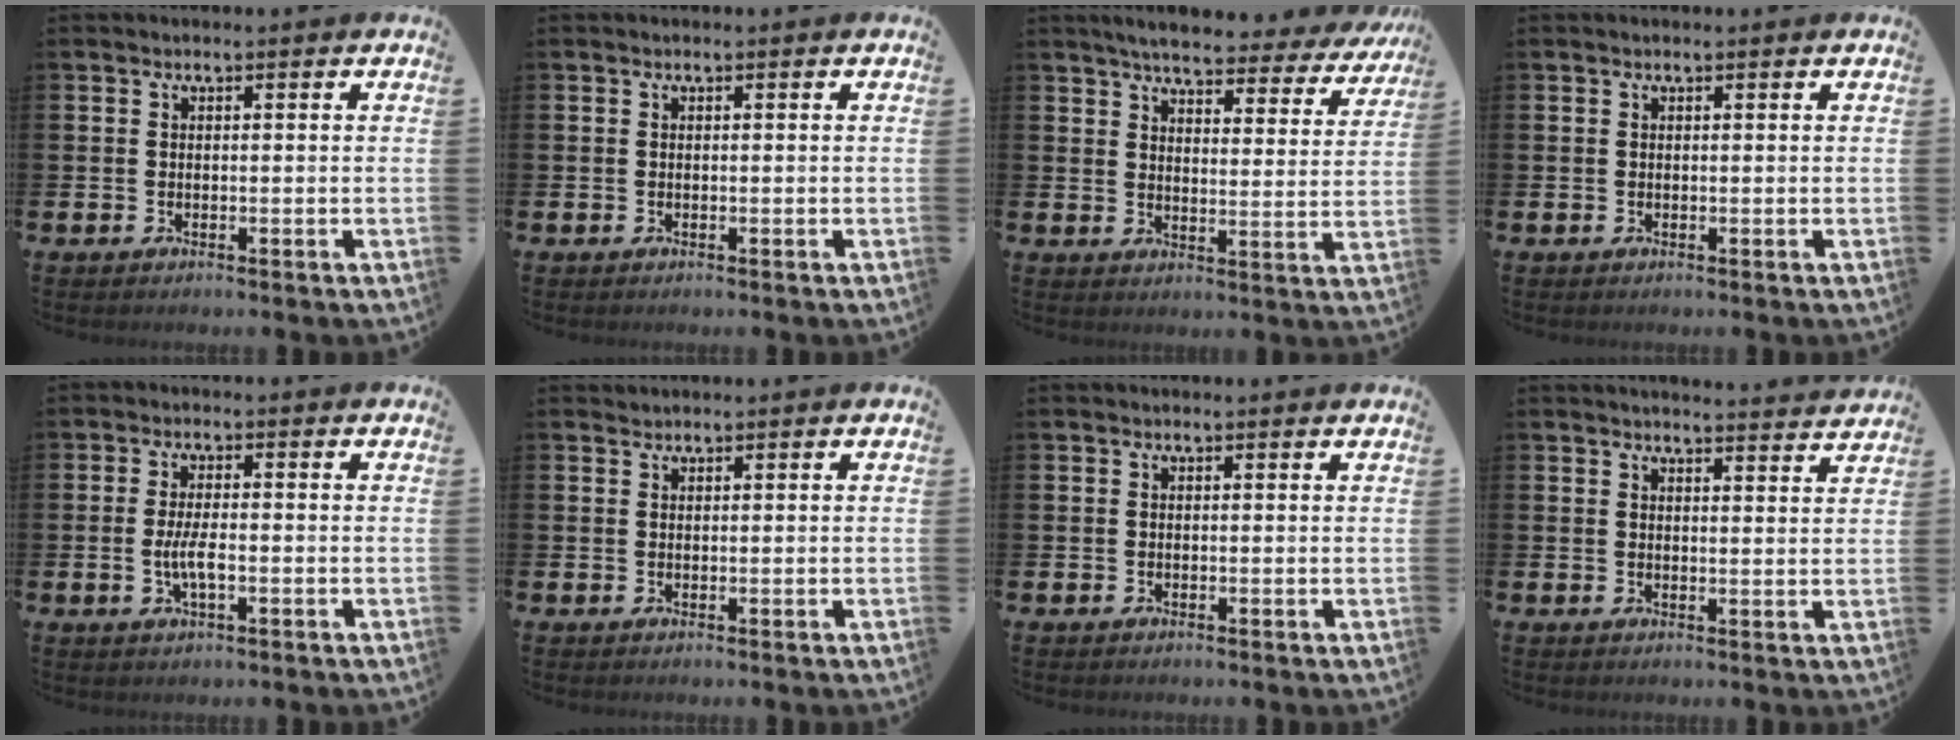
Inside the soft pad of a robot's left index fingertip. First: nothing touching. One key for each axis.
{"total": 0.0}
{"total": 5.1, "fx": 4.8, "fy": 0.5, "fz": 1.6, "tx": -0.048, "ty": -0.031, "tz": 0.079}
{"total": 0.0}
{"total": 3.5, "fx": -0.7, "fy": 1.1, "fz": 3.3, "tx": -0.063, "ty": -0.001, "tz": -0.016}
{"total": 0.8, "fx": 0.8, "fy": 0.1, "fz": -0.2, "tx": 0.006, "ty": -0.001, "tz": 0.015}
{"total": 0.0}
{"total": 3.4, "fx": 3.4, "fy": -0.2, "fz": 0.0, "tx": 0.003, "ty": -0.027, "tz": 0.058}